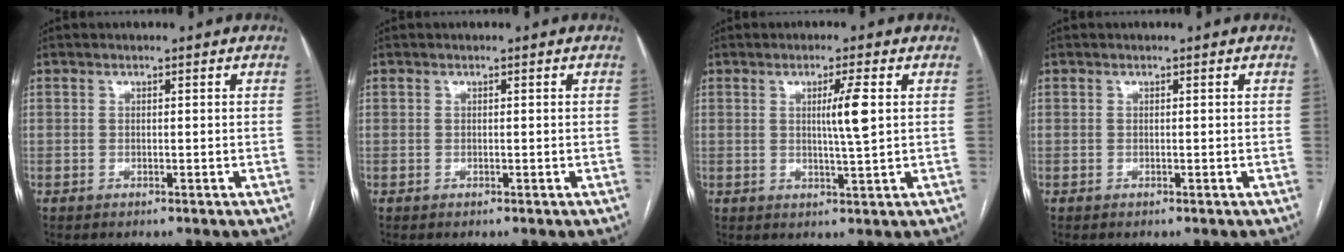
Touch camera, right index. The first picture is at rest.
{"total": 0.0}
{"total": 4.5, "force": [0.9, -0.5, 4.4], "torque": [-0.075, -0.005, 0.015]}
{"total": 0.0}